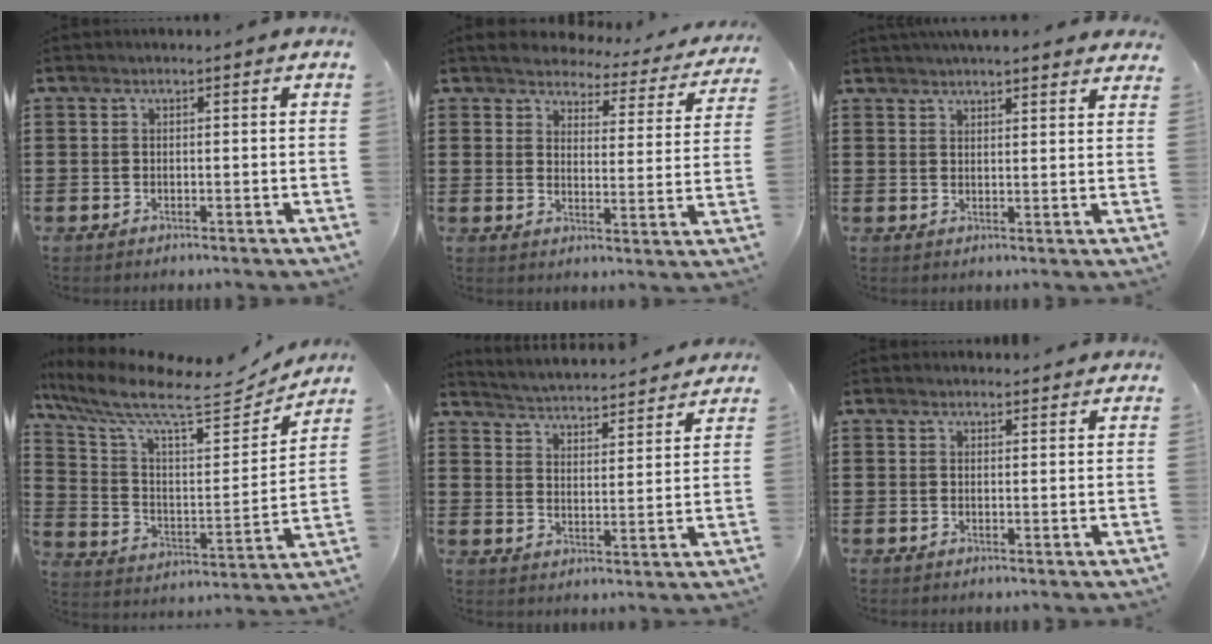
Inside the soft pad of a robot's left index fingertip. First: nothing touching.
{"total": 3.3, "force": [3.3, 0.3, 0.2], "torque": [-0.028, -0.029, 0.051]}
{"total": 3.4, "force": [3.4, 0.0, 0.7], "torque": [-0.023, -0.007, 0.063]}
{"total": 10.3, "force": [8.1, 2.2, 6.0], "torque": [-0.143, -0.059, 0.131]}
{"total": 3.6, "force": [3.6, -0.4, -0.1], "torque": [-0.022, -0.035, 0.055]}
{"total": 1.3, "force": [1.3, 0.3, 0.1], "torque": [-0.005, 0.000, 0.026]}